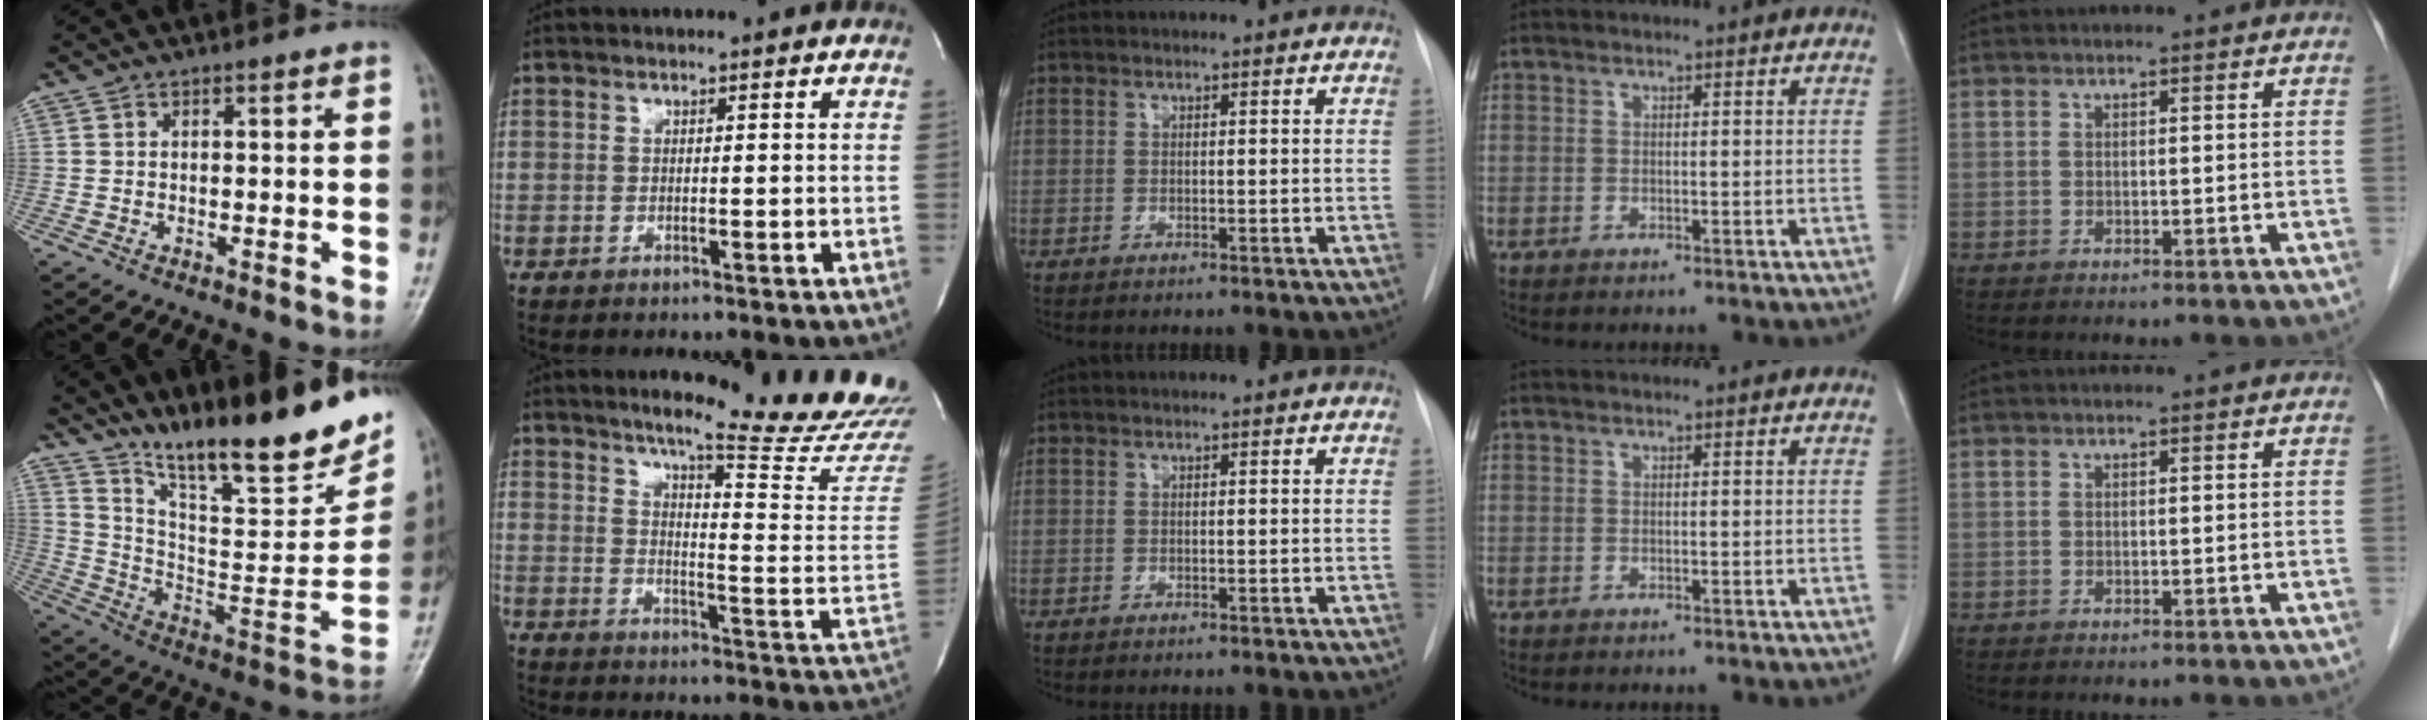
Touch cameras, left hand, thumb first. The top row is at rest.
{"thumb": {"total": 25.6, "force": [18.8, 5.3, 16.5], "torque": [-0.230, -0.088, 0.306]}, "index": {"total": 21.7, "force": [19.4, -0.4, 9.8], "torque": [-0.140, -0.115, 0.234]}}